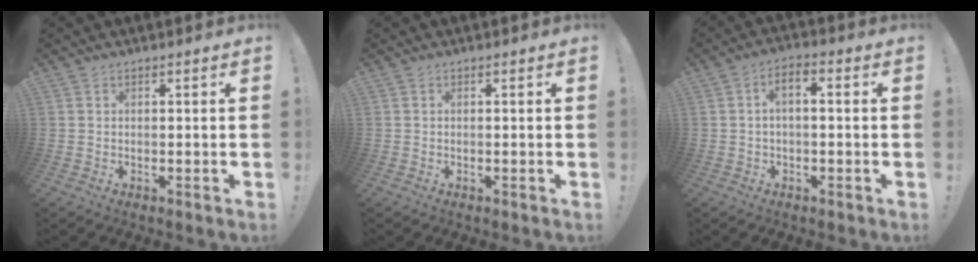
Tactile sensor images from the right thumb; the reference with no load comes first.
{"total": 0.0}
{"total": 4.2, "force": [-0.6, 1.9, 3.7], "torque": [-0.071, 0.010, -0.008]}